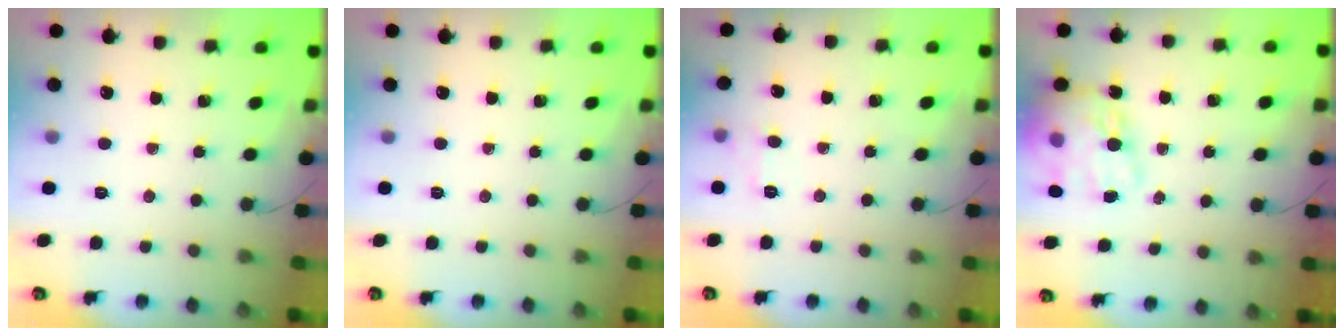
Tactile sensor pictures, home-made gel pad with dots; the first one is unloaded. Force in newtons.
{"total": 0.0}
{"total": 5.8, "press": 5.7, "slide": 1.4}
{"total": 19.3, "press": 18.8, "slide": 4.4}